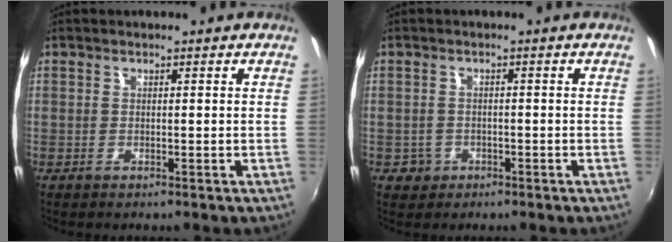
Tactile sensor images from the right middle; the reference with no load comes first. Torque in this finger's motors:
{"motor_torque": [0.41, -0.13, -0.04, -0.01]}